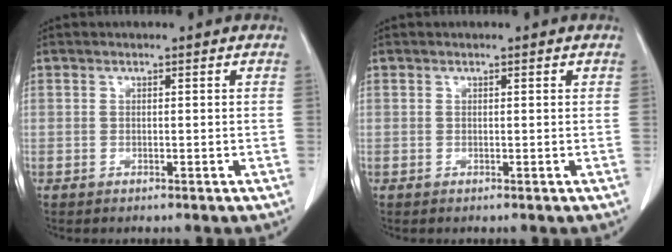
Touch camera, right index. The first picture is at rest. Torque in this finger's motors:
{"motor_torque": [-0.26, 0.06, -0.01, -0.01]}